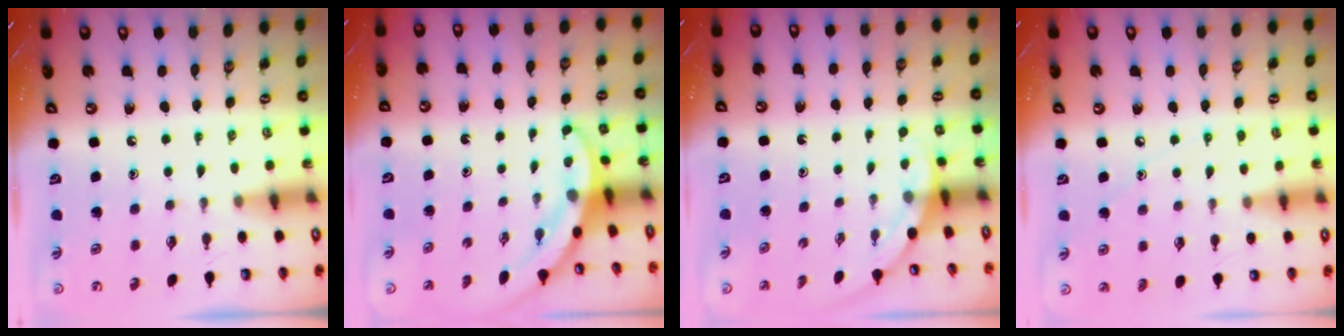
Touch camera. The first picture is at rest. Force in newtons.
{"total": 3.5, "press": 3.5, "slide": 0.1}
{"total": 2.2, "press": 2.2, "slide": 0.0}
{"total": 5.0, "press": 4.9, "slide": 0.6}